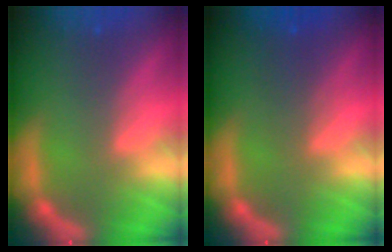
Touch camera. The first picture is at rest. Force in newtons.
{"total": 2.5}